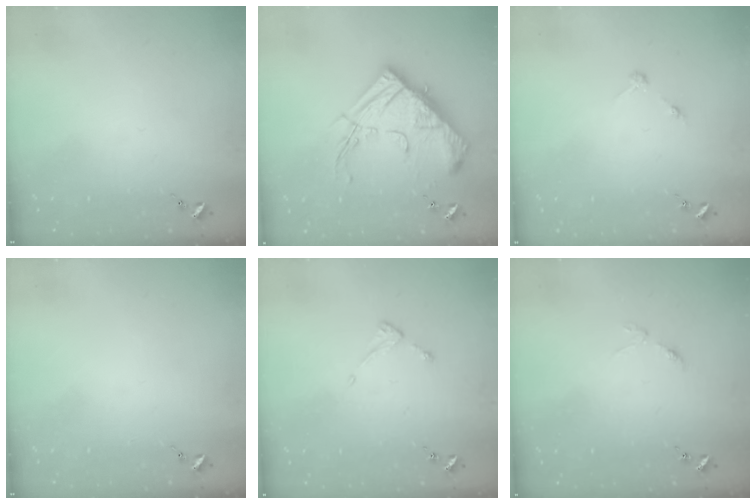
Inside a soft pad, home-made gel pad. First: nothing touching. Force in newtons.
{"total": 19.9, "press": 19.8, "slide": 2.0}
{"total": 2.7, "press": 2.7, "slide": 0.3}
{"total": 0.0}
{"total": 2.6, "press": 2.6, "slide": 0.3}
{"total": 3.1, "press": 3.0, "slide": 0.4}